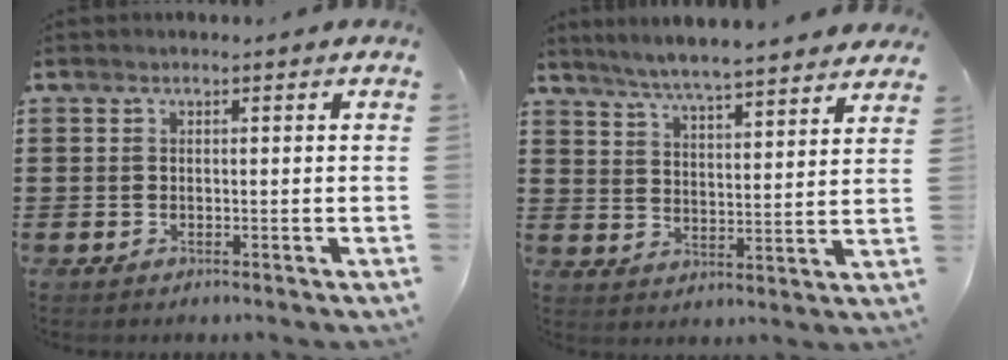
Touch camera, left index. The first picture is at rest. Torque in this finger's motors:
{"motor_torque": [1.16, -0.98, 0.35, 0.21]}